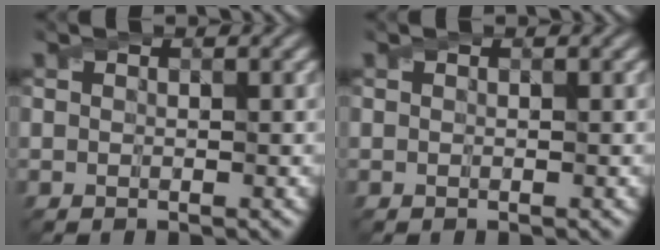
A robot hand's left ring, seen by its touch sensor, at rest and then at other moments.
{"total": 0.0}